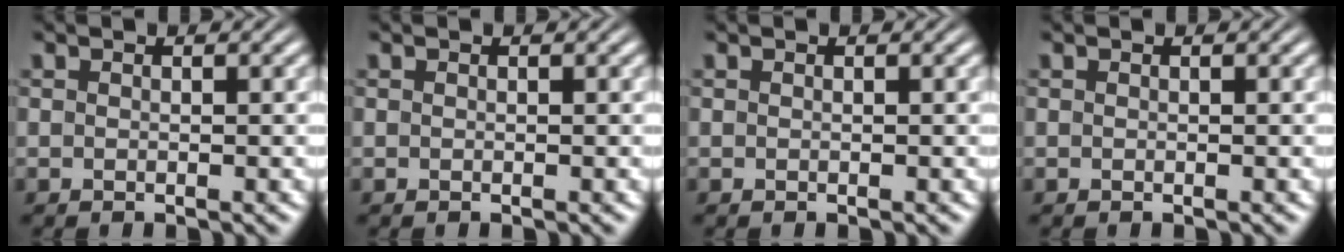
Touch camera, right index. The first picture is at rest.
{"total": 0.0}
{"total": 0.0}
{"total": 0.0}